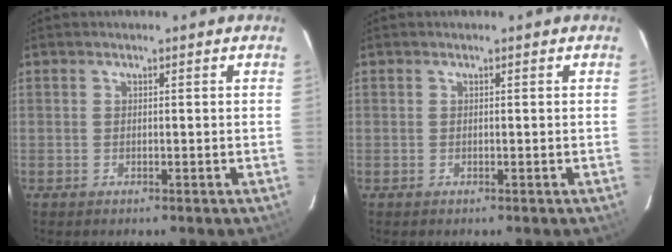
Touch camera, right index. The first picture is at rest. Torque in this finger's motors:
{"motor_torque": [0.00, 0.00, 0.03, 0.00]}